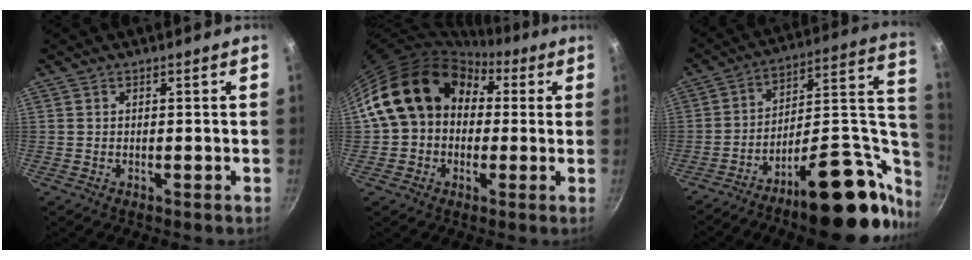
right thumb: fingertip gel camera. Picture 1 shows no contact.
{"total": 16.2, "force": [2.9, 12.9, 9.3], "torque": [-0.127, 0.043, 0.039]}
{"total": 26.8, "force": [-10.3, 12.0, 21.7], "torque": [-0.251, 0.072, -0.153]}